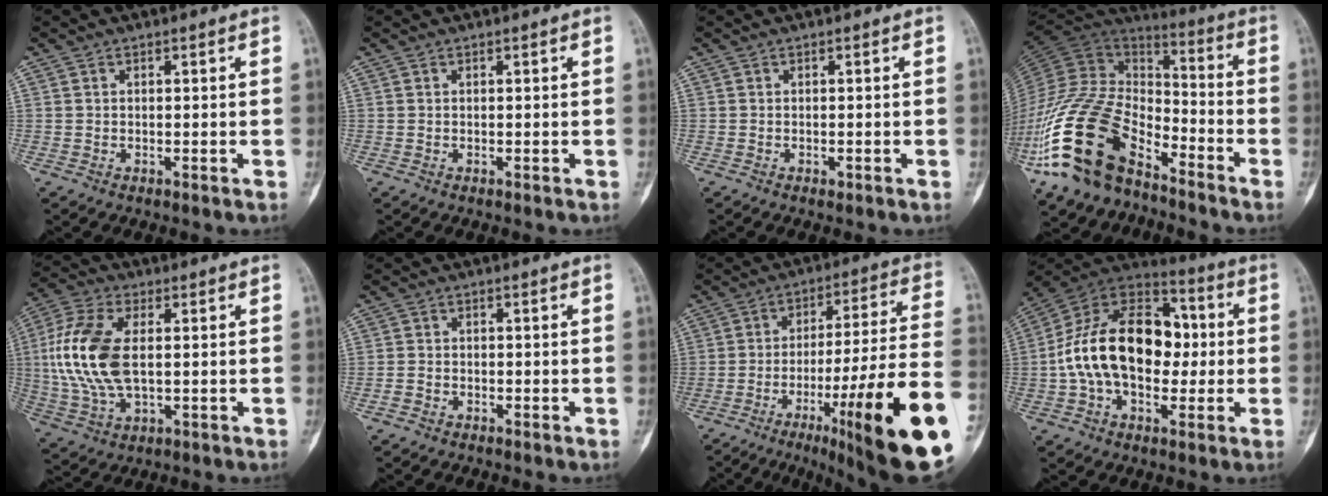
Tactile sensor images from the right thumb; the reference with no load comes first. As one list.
[{"total": 0.0}, {"total": 0.7, "force": [-0.4, 0.1, 0.6], "torque": [-0.011, 0.005, -0.004]}, {"total": 24.9, "force": [-14.1, 12.7, 16.1], "torque": [-0.337, 0.055, -0.263]}, {"total": 15.2, "force": [1.1, 8.2, 12.8], "torque": [-0.290, 0.004, 0.023]}, {"total": 1.6, "force": [-1.0, 1.1, 0.6], "torque": [-0.015, 0.004, -0.021]}, {"total": 26.7, "force": [-11.4, 2.7, 24.0], "torque": [-0.300, 0.040, -0.168]}, {"total": 22.1, "force": [-0.1, 14.3, 16.8], "torque": [-0.276, 0.042, -0.006]}]